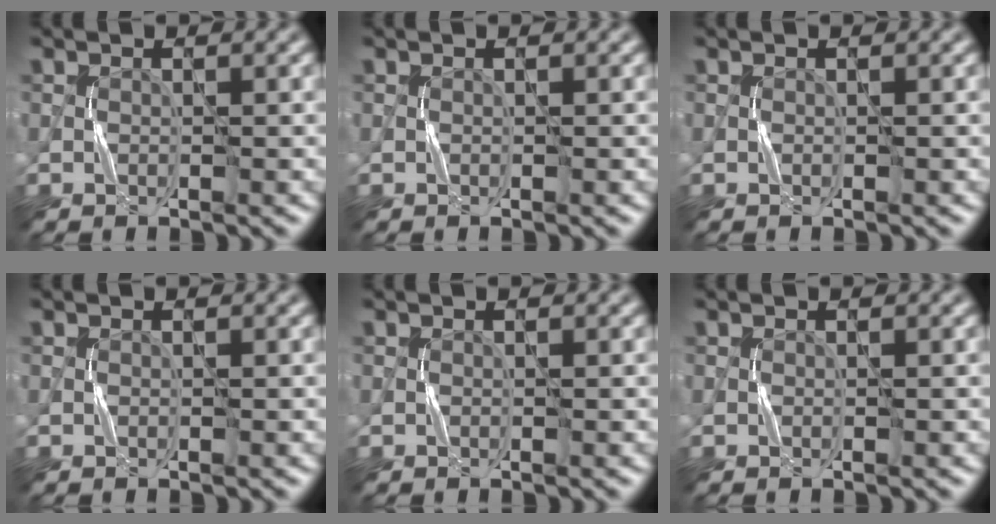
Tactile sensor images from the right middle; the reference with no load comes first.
{"total": 0.0}
{"total": 0.0}
{"total": 0.0}
{"total": 0.0}
{"total": 0.0}